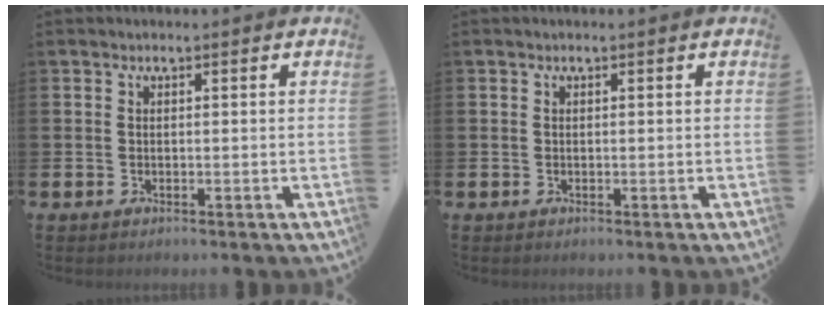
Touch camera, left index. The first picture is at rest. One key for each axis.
{"total": 0.0}